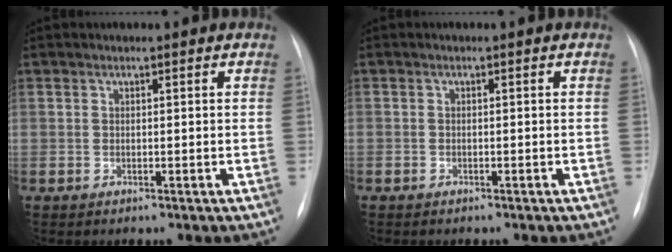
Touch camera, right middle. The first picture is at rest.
{"total": 0.6, "force": [-0.5, 0.3, 0.1], "torque": [-0.008, 0.001, -0.009]}